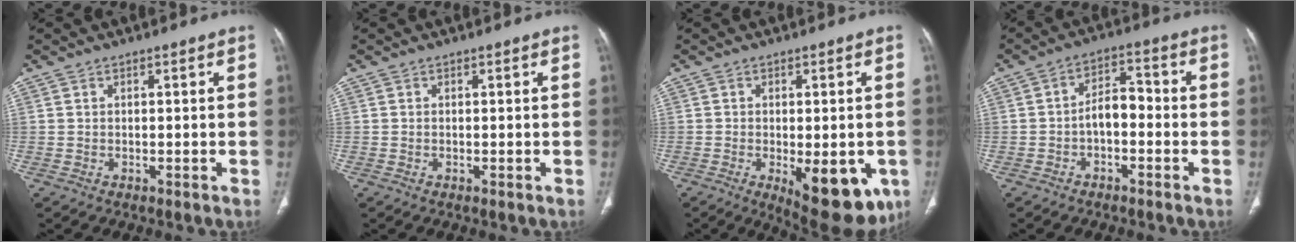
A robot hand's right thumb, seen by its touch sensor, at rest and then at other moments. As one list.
[{"total": 0.0}, {"total": 13.8, "force": [-4.7, 5.9, 11.6], "torque": [-0.126, -0.009, -0.046]}, {"total": 5.6, "force": [-1.6, 3.3, 4.2], "torque": [-0.058, 0.035, -0.035]}]